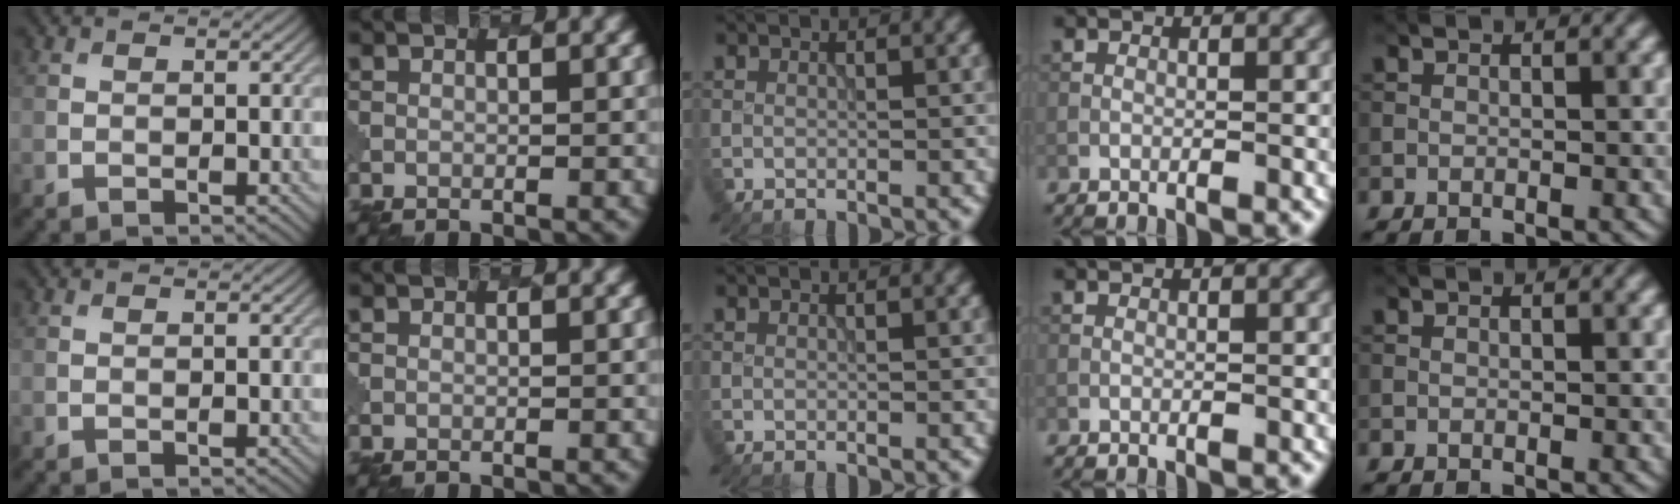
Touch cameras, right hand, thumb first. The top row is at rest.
{}